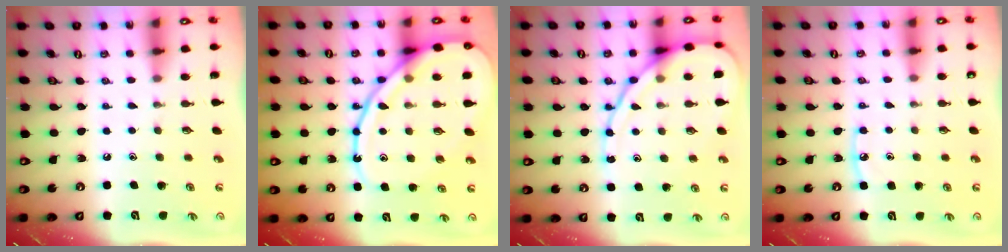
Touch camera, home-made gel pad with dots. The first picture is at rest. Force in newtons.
{"total": 19.0, "press": 18.9, "slide": 2.0}
{"total": 12.8, "press": 12.7, "slide": 1.3}
{"total": 5.3, "press": 5.3, "slide": 0.3}